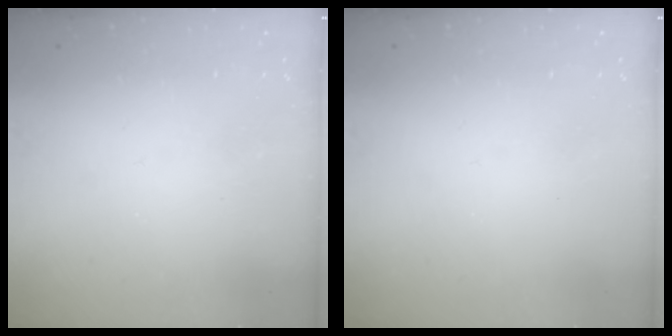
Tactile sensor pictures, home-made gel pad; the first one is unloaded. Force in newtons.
{"total": 0.0}